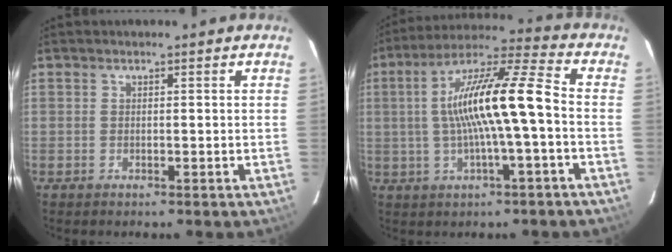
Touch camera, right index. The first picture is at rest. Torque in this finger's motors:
{"motor_torque": [1.50, -0.64, 1.05, 0.21]}